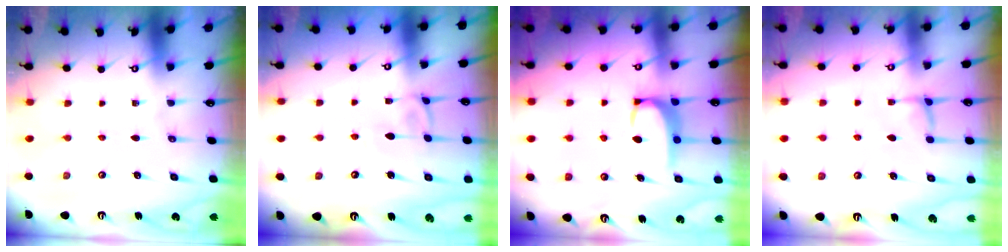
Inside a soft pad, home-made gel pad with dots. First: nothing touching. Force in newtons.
{"total": 2.9, "press": 2.9, "slide": 0.1}
{"total": 3.1, "press": 3.1, "slide": 0.4}
{"total": 1.2, "press": 0.9, "slide": 0.7}